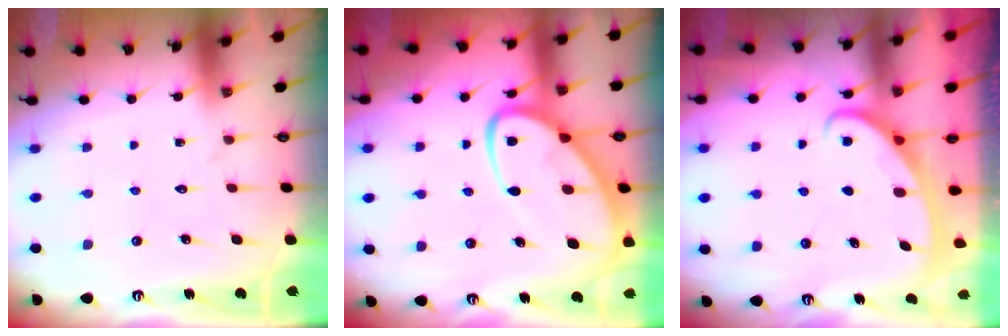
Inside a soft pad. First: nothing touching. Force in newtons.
{"total": 11.4, "press": 11.3, "slide": 1.0}
{"total": 2.8, "press": 2.8, "slide": 0.4}